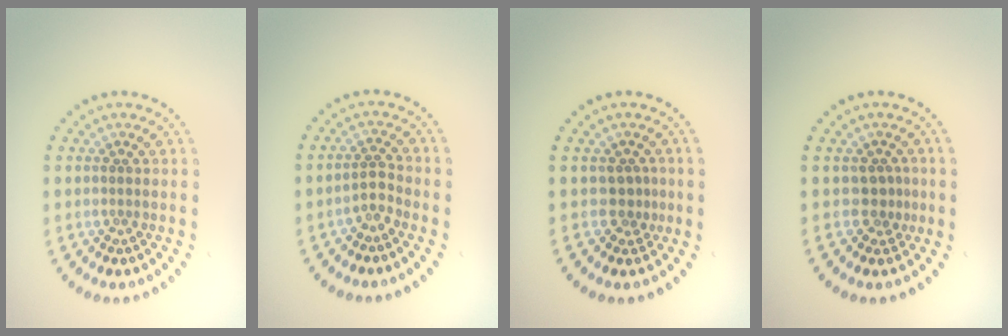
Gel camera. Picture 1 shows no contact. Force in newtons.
{"total": 1.6, "press": 1.3, "slide": 1.0}
{"total": 1.7, "press": 1.3, "slide": 1.1}
{"total": 1.7, "press": 1.2, "slide": 1.2}